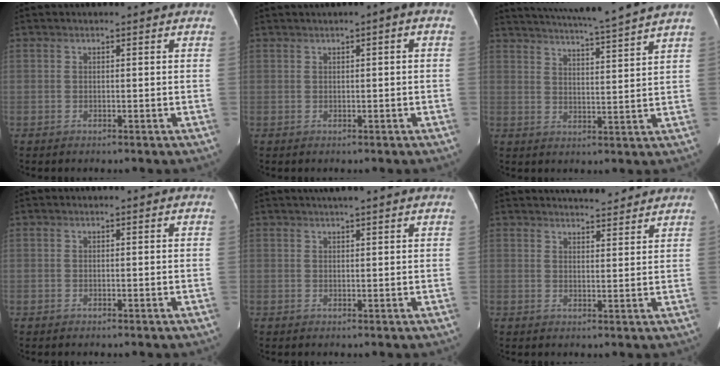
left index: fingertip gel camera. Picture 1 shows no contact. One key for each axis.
{"total": 0.8, "fx": 0.0, "fy": 0.2, "fz": 0.8, "tx": -0.007, "ty": 0.007, "tz": -0.001}
{"total": 13.3, "fx": 12.0, "fy": -1.6, "fz": 5.5, "tx": -0.100, "ty": -0.011, "tz": 0.168}
{"total": 0.0}
{"total": 4.8, "fx": 4.0, "fy": -0.2, "fz": 2.7, "tx": -0.037, "ty": 0.028, "tz": 0.057}
{"total": 8.5, "fx": 8.0, "fy": 1.7, "fz": 2.4, "tx": -0.032, "ty": 0.011, "tz": 0.098}